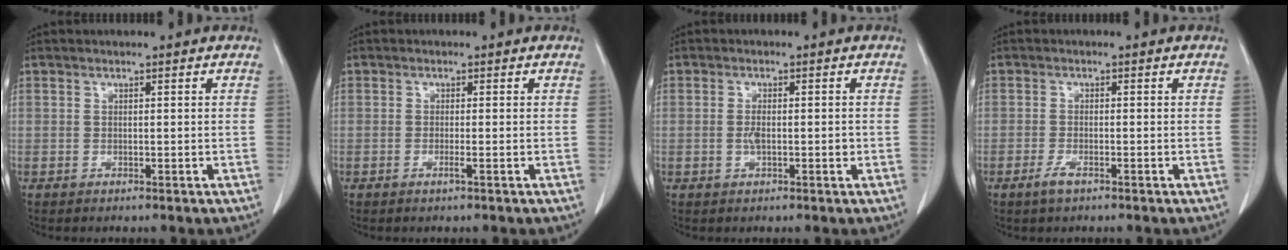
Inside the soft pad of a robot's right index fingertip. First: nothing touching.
{"total": 1.0, "force": [-0.5, -0.2, 0.9], "torque": [-0.017, -0.001, -0.009]}
{"total": 2.5, "force": [-0.4, 1.0, 2.3], "torque": [-0.048, -0.001, -0.005]}
{"total": 2.0, "force": [-1.3, 0.4, 1.5], "torque": [-0.031, -0.002, -0.023]}